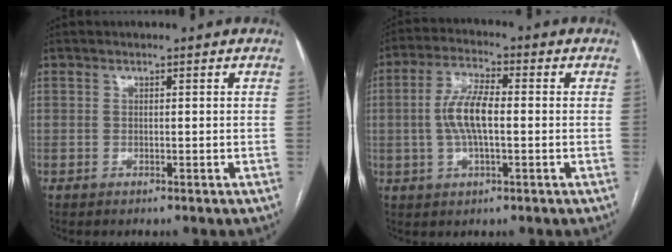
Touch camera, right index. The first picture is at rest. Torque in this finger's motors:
{"motor_torque": [1.27, -0.02, 0.73, 0.16]}